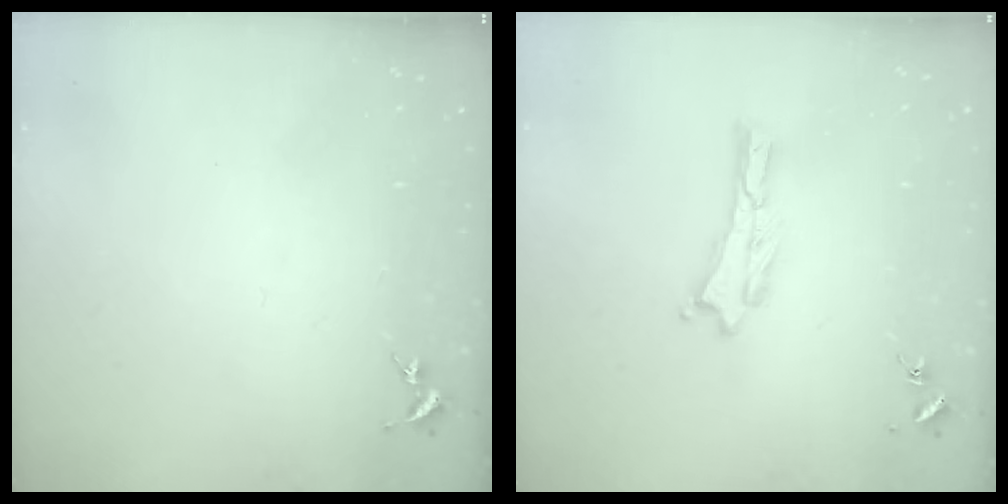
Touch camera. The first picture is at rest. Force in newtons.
{"total": 0.0}